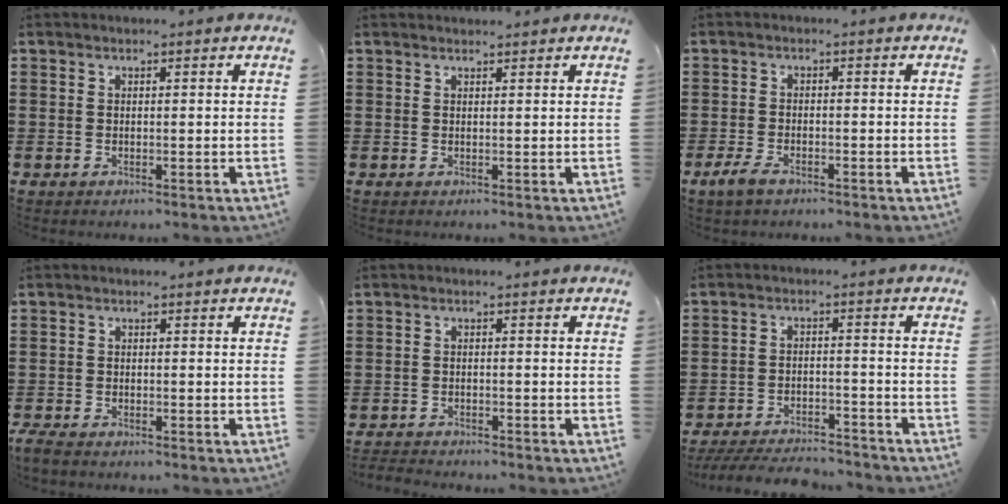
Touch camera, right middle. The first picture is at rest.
{"total": 0.9, "force": [0.9, -0.2, 0.0], "torque": [-0.004, -0.003, 0.019]}
{"total": 2.7, "force": [-1.8, 1.0, 1.8], "torque": [-0.053, -0.005, -0.039]}
{"total": 1.8, "force": [-1.6, 0.3, 0.7], "torque": [-0.029, -0.004, -0.035]}
{"total": 2.1, "force": [-2.1, 0.1, 0.0], "torque": [-0.007, -0.004, -0.044]}
{"total": 5.4, "force": [-5.2, 0.6, 1.2], "torque": [-0.031, -0.001, -0.105]}